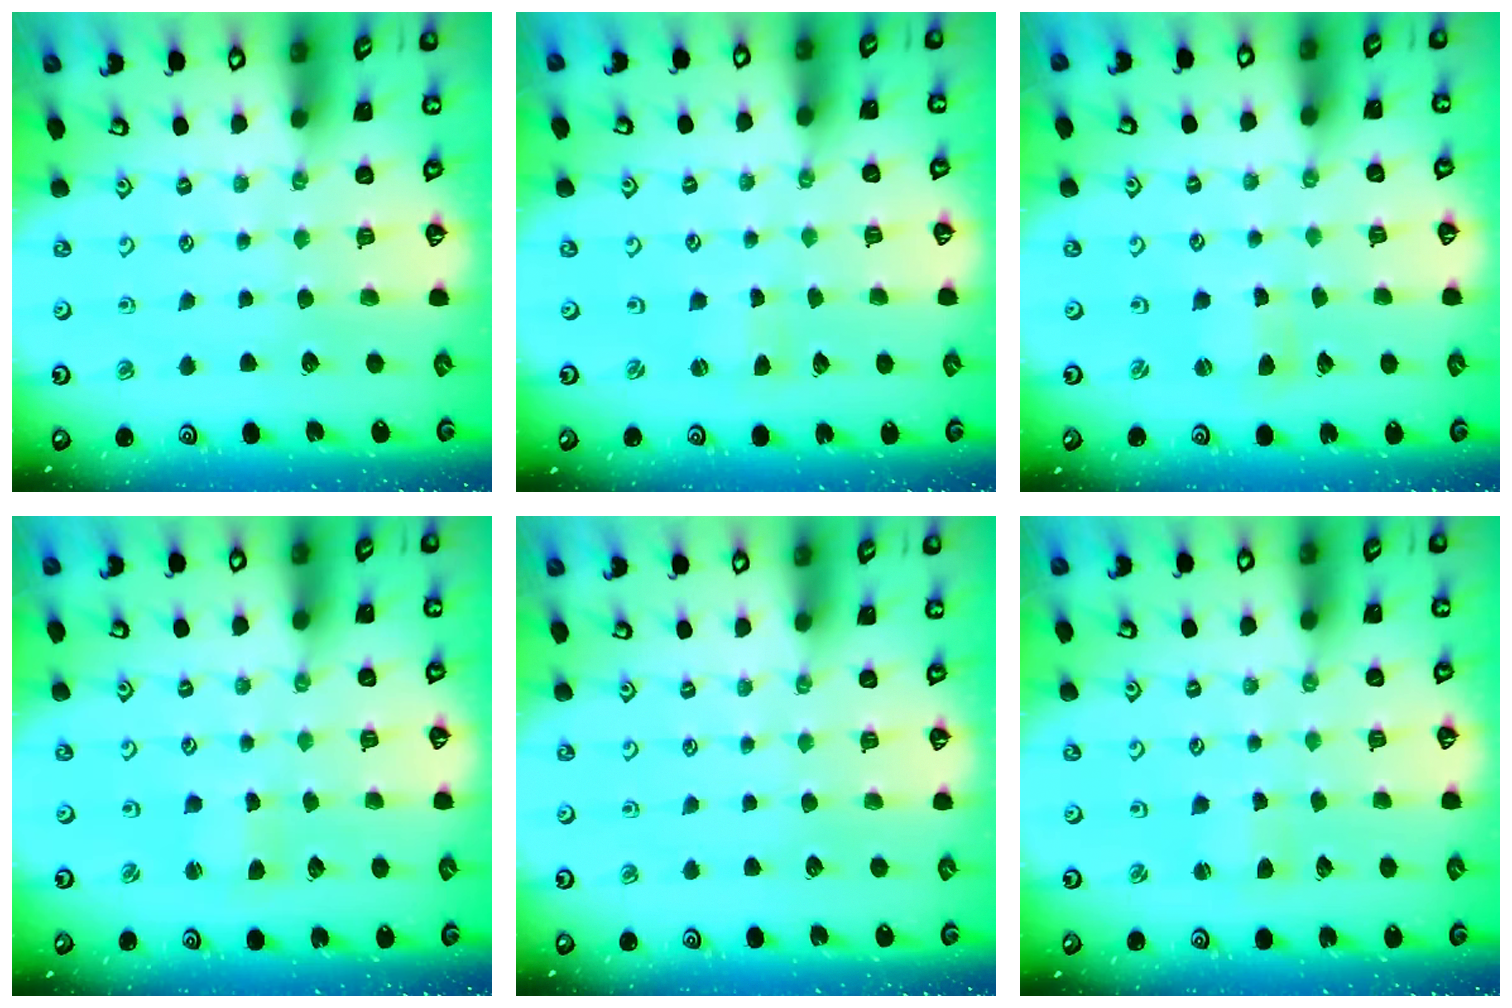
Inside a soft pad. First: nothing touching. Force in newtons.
{"total": 1.3, "press": 1.2, "slide": 0.3}
{"total": 1.2, "press": 1.2, "slide": 0.2}
{"total": 1.4, "press": 1.3, "slide": 0.3}
{"total": 0.0}
{"total": 2.7, "press": 2.7, "slide": 0.3}